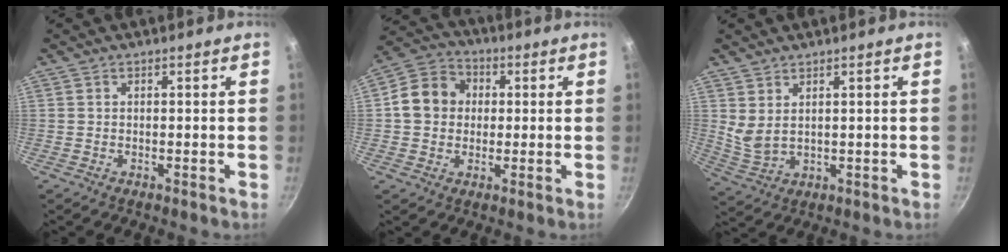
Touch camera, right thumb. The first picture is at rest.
{"total": 9.8, "force": [0.9, 8.6, 4.7], "torque": [-0.053, 0.017, -0.004]}
{"total": 4.0, "force": [2.0, 2.0, 2.9], "torque": [-0.054, -0.023, 0.050]}